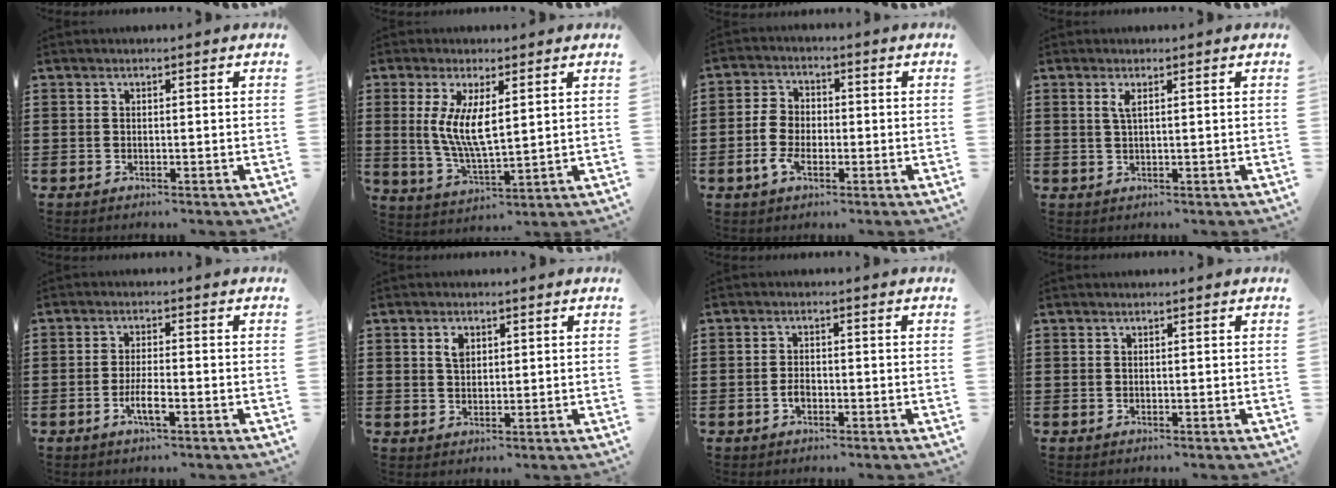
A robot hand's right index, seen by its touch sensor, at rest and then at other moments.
{"total": 7.3, "force": [1.3, 2.5, 6.8], "torque": [-0.141, -0.001, 0.022]}
{"total": 4.8, "force": [-1.5, 3.3, 3.1], "torque": [-0.088, 0.000, -0.035]}
{"total": 1.6, "force": [0.6, 0.3, 1.5], "torque": [-0.031, 0.002, 0.010]}
{"total": 3.6, "force": [-1.6, 0.7, 3.2], "torque": [-0.059, 0.000, -0.031]}
{"total": 2.5, "force": [1.0, 1.6, 1.7], "torque": [-0.039, 0.007, 0.018]}
{"total": 2.0, "force": [-0.8, 1.1, 1.5], "torque": [-0.030, 0.002, -0.015]}
{"total": 0.0}